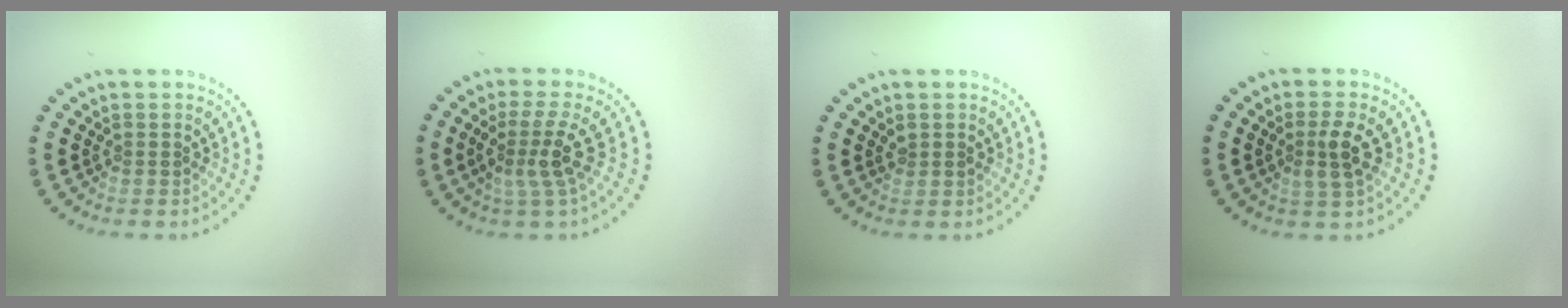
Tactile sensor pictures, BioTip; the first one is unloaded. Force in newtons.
{"total": 3.0, "press": 2.2, "slide": 2.1}
{"total": 0.8, "press": 0.8, "slide": 0.2}
{"total": 2.5, "press": 2.3, "slide": 0.9}